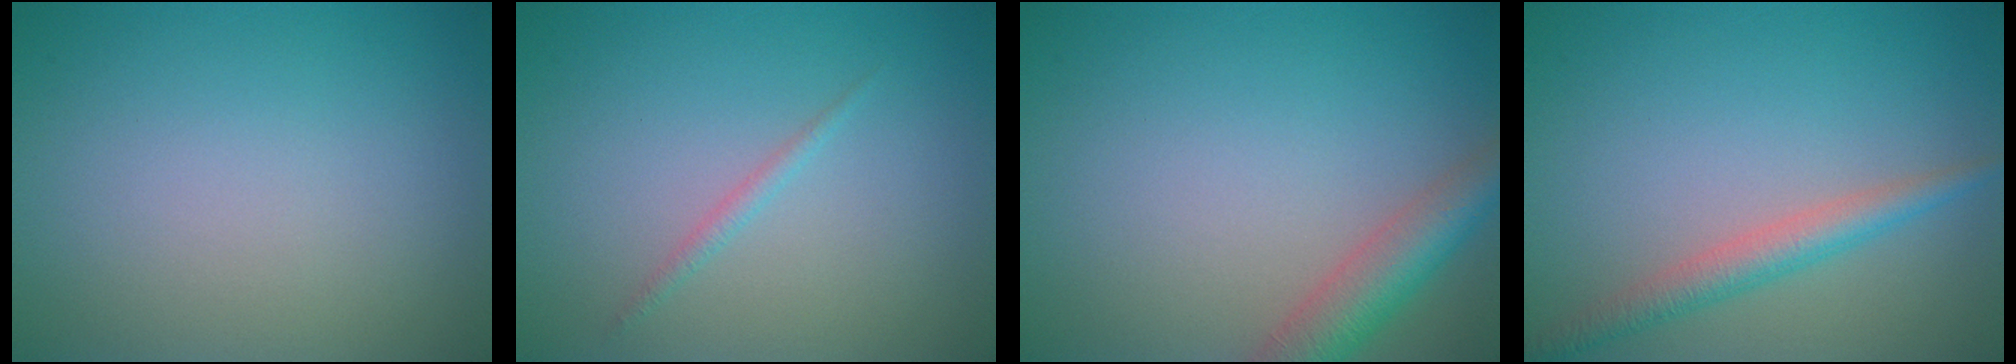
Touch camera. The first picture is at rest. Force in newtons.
{"total": 0.8, "press": 0.8, "slide": 0.1}
{"total": 4.1, "press": 4.1, "slide": 0.3}
{"total": 2.8, "press": 2.8, "slide": 0.1}